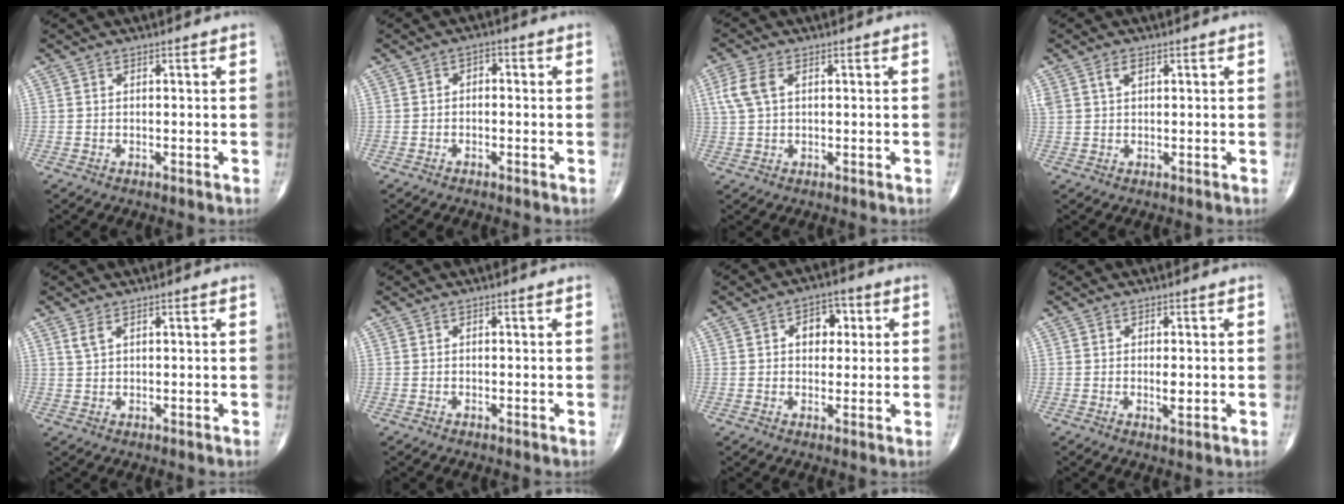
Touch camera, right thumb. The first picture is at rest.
{"total": 1.7, "force": [-0.1, 1.2, 1.2], "torque": [-0.006, 0.010, -0.011]}
{"total": 5.3, "force": [1.6, 2.9, 4.1], "torque": [-0.105, 0.012, 0.033]}
{"total": 2.5, "force": [1.2, 1.4, 1.7], "torque": [-0.036, 0.004, 0.029]}
{"total": 1.8, "force": [1.1, 0.7, 1.2], "torque": [-0.028, 0.002, 0.028]}
{"total": 0.0}
{"total": 6.1, "force": [1.5, 4.3, 4.1], "torque": [-0.023, 0.006, 0.016]}
{"total": 2.0, "force": [-0.1, 0.6, 1.9], "torque": [-0.032, -0.004, -0.002]}